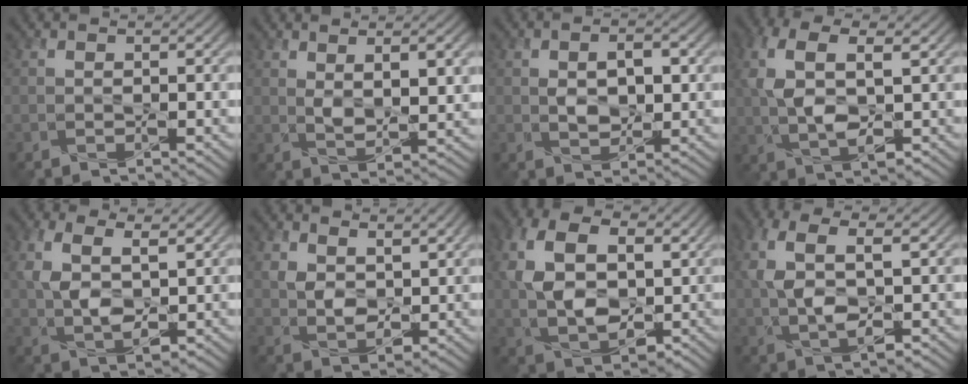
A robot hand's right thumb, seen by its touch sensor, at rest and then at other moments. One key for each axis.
{"total": 5.9, "fx": 1.9, "fy": 2.5, "fz": 5.0, "tx": -0.095, "ty": -0.006, "tz": 0.039}
{"total": 4.7, "fx": 0.5, "fy": 2.9, "fz": 3.7, "tx": -0.067, "ty": -0.003, "tz": 0.011}
{"total": 8.5, "fx": 1.3, "fy": 4.3, "fz": 7.2, "tx": -0.161, "ty": 0.005, "tz": 0.021}
{"total": 7.3, "fx": 1.9, "fy": 3.9, "fz": 5.9, "tx": -0.133, "ty": -0.001, "tz": 0.033}
{"total": 5.5, "fx": 2.3, "fy": 3.3, "fz": 3.8, "tx": -0.085, "ty": -0.009, "tz": 0.045}
{"total": 11.4, "fx": 2.1, "fy": 7.3, "fz": 8.5, "tx": -0.198, "ty": 0.004, "tz": 0.035}
{"total": 7.6, "fx": 1.1, "fy": 3.5, "fz": 6.6, "tx": -0.149, "ty": 0.005, "tz": 0.017}